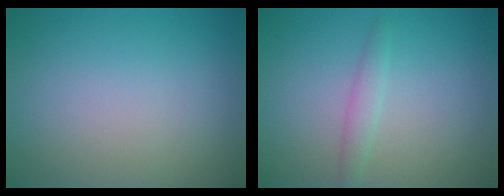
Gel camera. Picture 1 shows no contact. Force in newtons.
{"total": 1.3, "press": 1.3, "slide": 0.1}